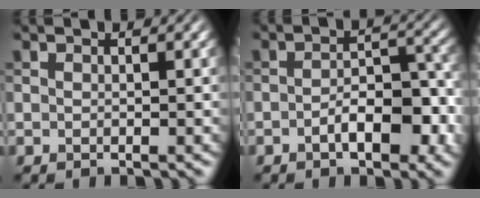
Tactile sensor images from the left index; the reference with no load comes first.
{"total": 5.0, "force": [-1.8, 2.4, 4.0], "torque": [-0.061, 0.005, -0.026]}